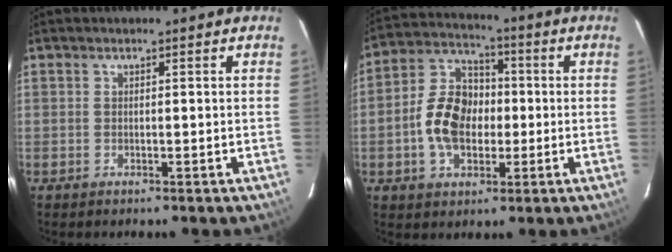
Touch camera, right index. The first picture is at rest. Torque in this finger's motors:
{"motor_torque": [0.89, -0.54, 0.30, 0.07]}